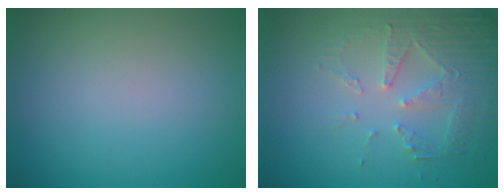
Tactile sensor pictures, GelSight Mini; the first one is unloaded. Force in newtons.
{"total": 5.4, "press": 3.8, "slide": 3.8}